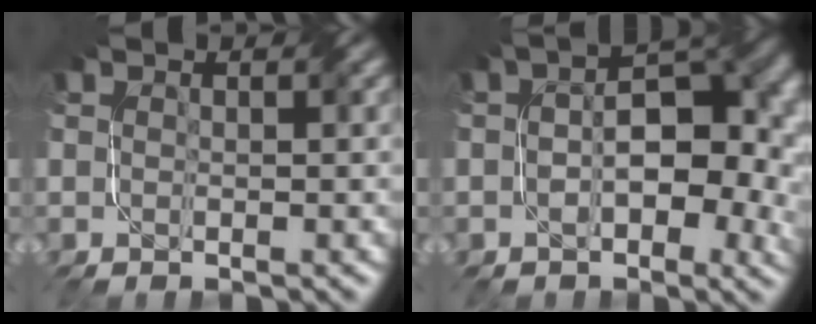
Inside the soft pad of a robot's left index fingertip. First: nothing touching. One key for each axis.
{"total": 8.0, "fx": -0.5, "fy": 4.3, "fz": 6.7, "tx": -0.090, "ty": 0.010, "tz": -0.014}